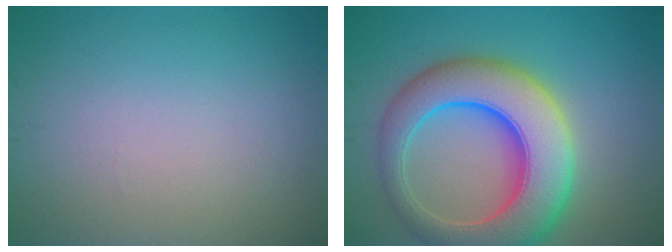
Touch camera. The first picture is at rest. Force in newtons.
{"total": 11.0, "press": 11.0, "slide": 0.3}